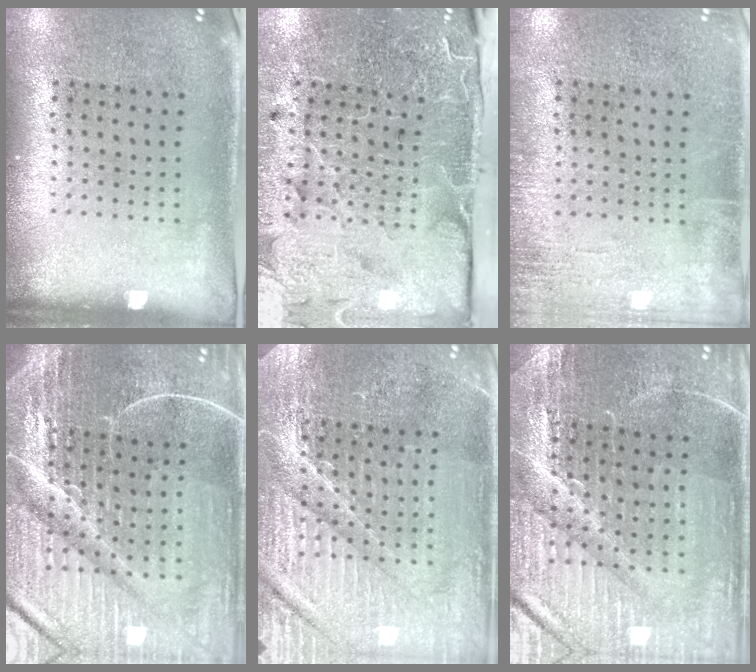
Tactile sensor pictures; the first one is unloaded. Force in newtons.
{"total": 3.8, "press": 3.6, "slide": 1.3}
{"total": 1.7, "press": 1.7, "slide": 0.3}
{"total": 7.1, "press": 6.2, "slide": 3.5}
{"total": 4.8, "press": 4.6, "slide": 1.6}
{"total": 4.0, "press": 3.9, "slide": 0.8}